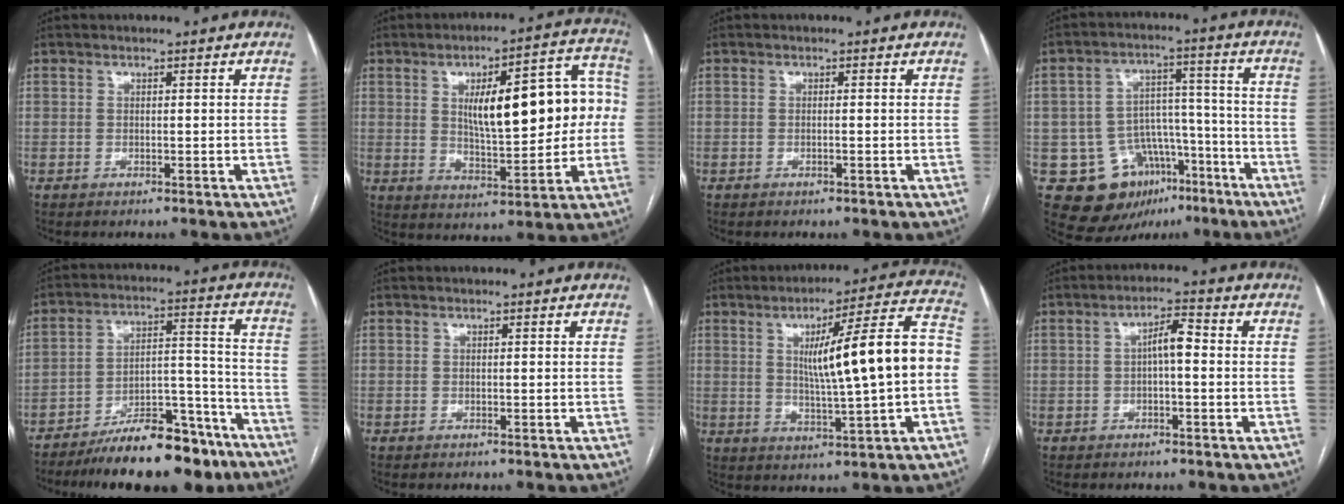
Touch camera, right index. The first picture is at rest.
{"total": 17.3, "force": [1.9, 5.2, 16.4], "torque": [-0.221, 0.039, 0.038]}
{"total": 0.0}
{"total": 14.5, "force": [-7.2, 10.9, 6.4], "torque": [-0.094, 0.056, -0.095]}
{"total": 17.9, "force": [-14.0, 5.3, 9.9], "torque": [-0.122, 0.046, -0.220]}
{"total": 0.0}
{"total": 15.9, "force": [0.6, 0.5, 15.9], "torque": [-0.232, 0.023, 0.010]}
{"total": 3.9, "force": [-0.1, 1.0, 3.7], "torque": [-0.062, 0.015, -0.002]}